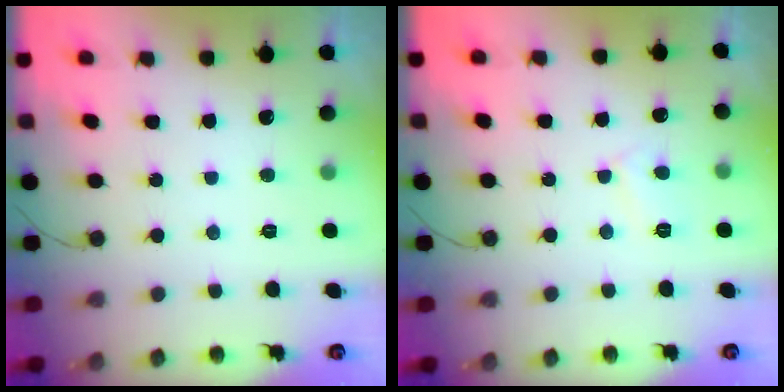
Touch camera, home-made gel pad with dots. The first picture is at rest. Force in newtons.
{"total": 4.2, "press": 4.1, "slide": 0.4}